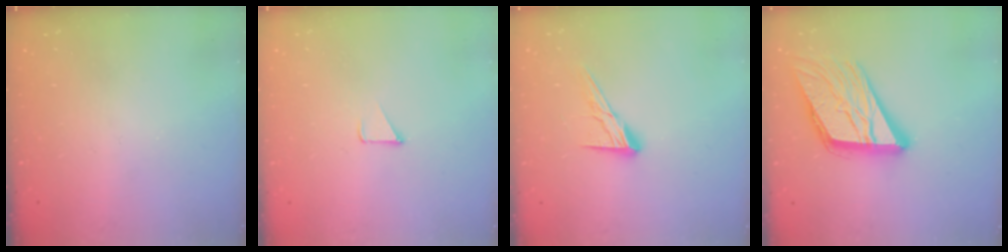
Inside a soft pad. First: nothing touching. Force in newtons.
{"total": 1.8, "press": 1.7, "slide": 0.1}
{"total": 9.8, "press": 9.8, "slide": 0.5}
{"total": 18.6, "press": 18.4, "slide": 2.2}